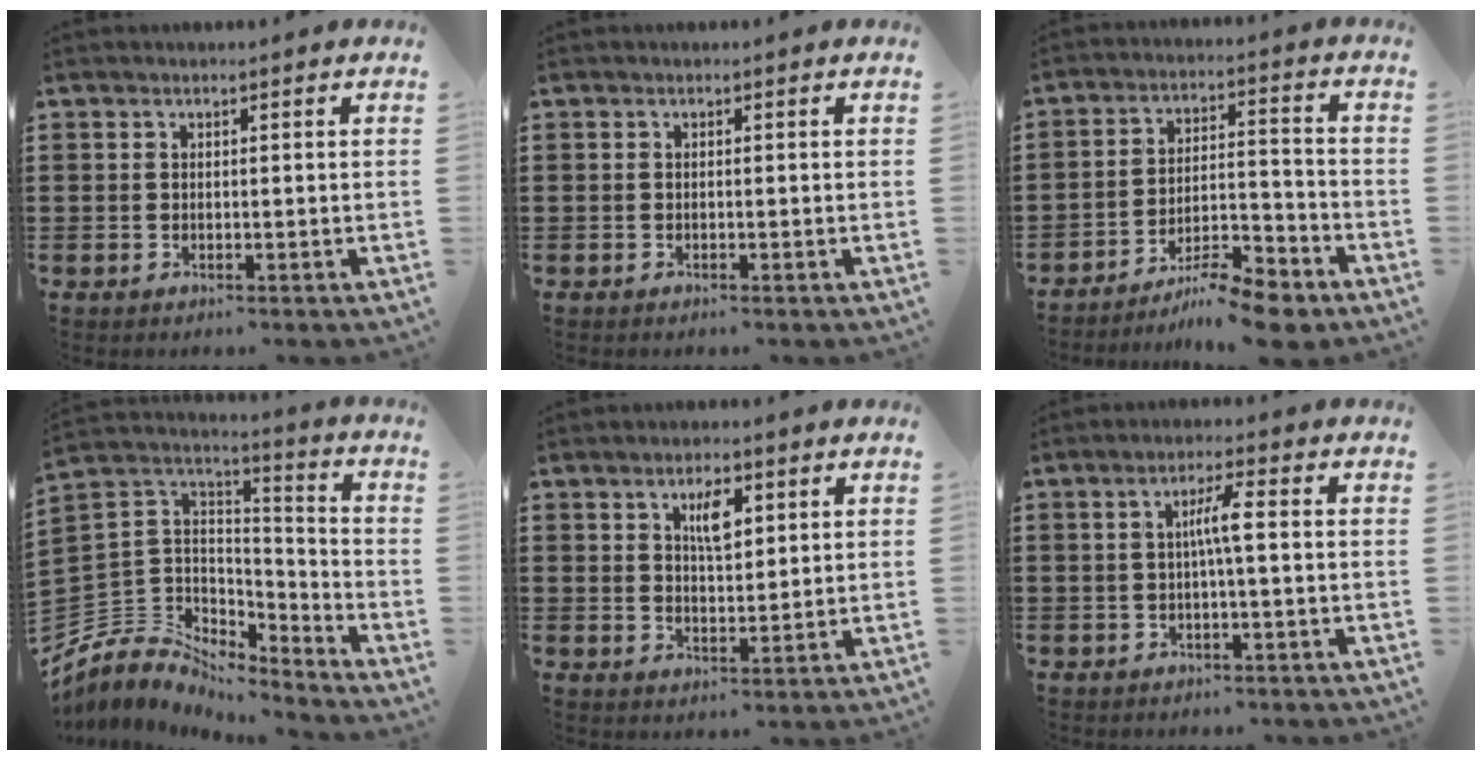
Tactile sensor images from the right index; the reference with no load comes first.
{"total": 0.0}
{"total": 8.8, "force": [-7.9, 1.0, 3.8], "torque": [-0.056, 0.022, -0.151]}
{"total": 5.9, "force": [-3.4, 4.8, 0.3], "torque": [-0.048, -0.021, -0.070]}
{"total": 4.4, "force": [2.0, 1.7, 3.5], "torque": [-0.060, 0.001, 0.031]}
{"total": 3.8, "force": [-0.1, 0.1, 3.8], "torque": [-0.072, 0.001, -0.007]}